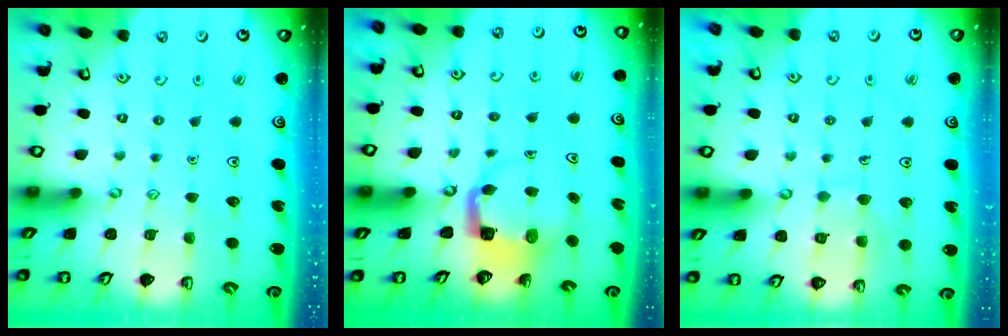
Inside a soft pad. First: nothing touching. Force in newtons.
{"total": 4.7, "press": 4.7, "slide": 0.4}
{"total": 7.1, "press": 7.1, "slide": 0.3}